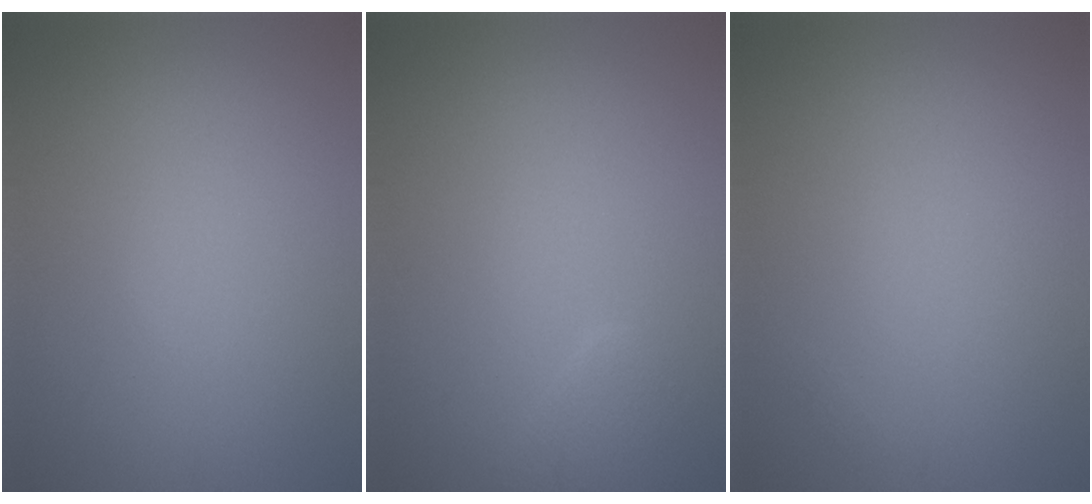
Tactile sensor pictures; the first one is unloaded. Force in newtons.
{"total": 1.6, "press": 1.6, "slide": 0.1}
{"total": 0.0}